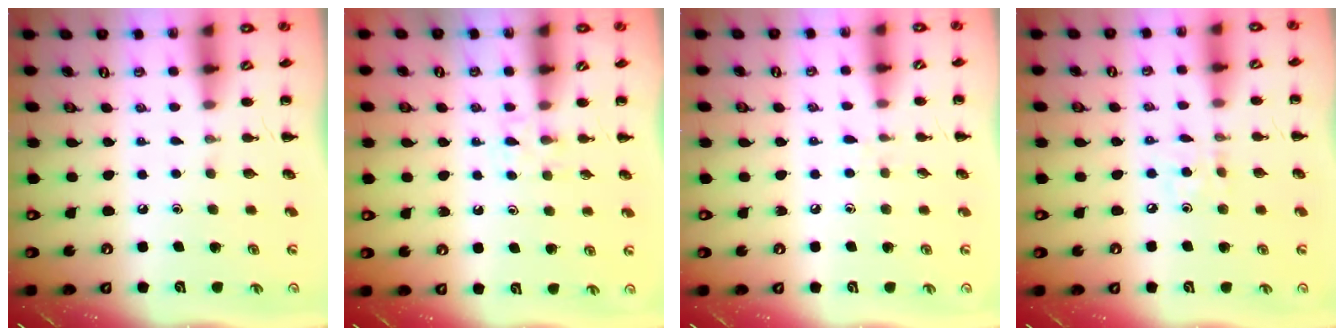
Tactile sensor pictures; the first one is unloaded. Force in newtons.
{"total": 2.9, "press": 2.7, "slide": 1.2}
{"total": 3.7, "press": 3.3, "slide": 1.7}
{"total": 4.2, "press": 4.2, "slide": 0.7}